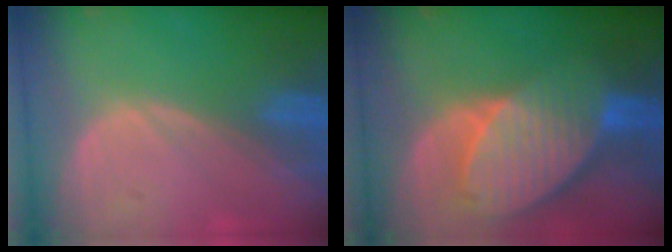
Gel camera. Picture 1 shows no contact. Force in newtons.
{"total": 10.2, "press": 8.8, "slide": 5.0}